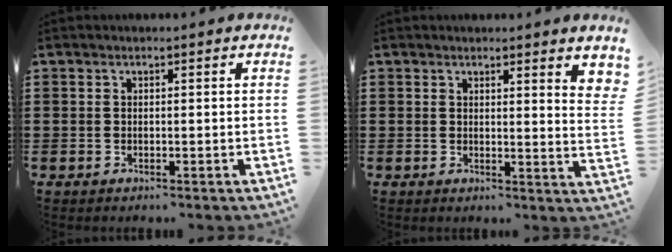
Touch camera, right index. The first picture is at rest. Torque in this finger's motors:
{"motor_torque": [-0.04, 0.32, 0.20, 0.00]}